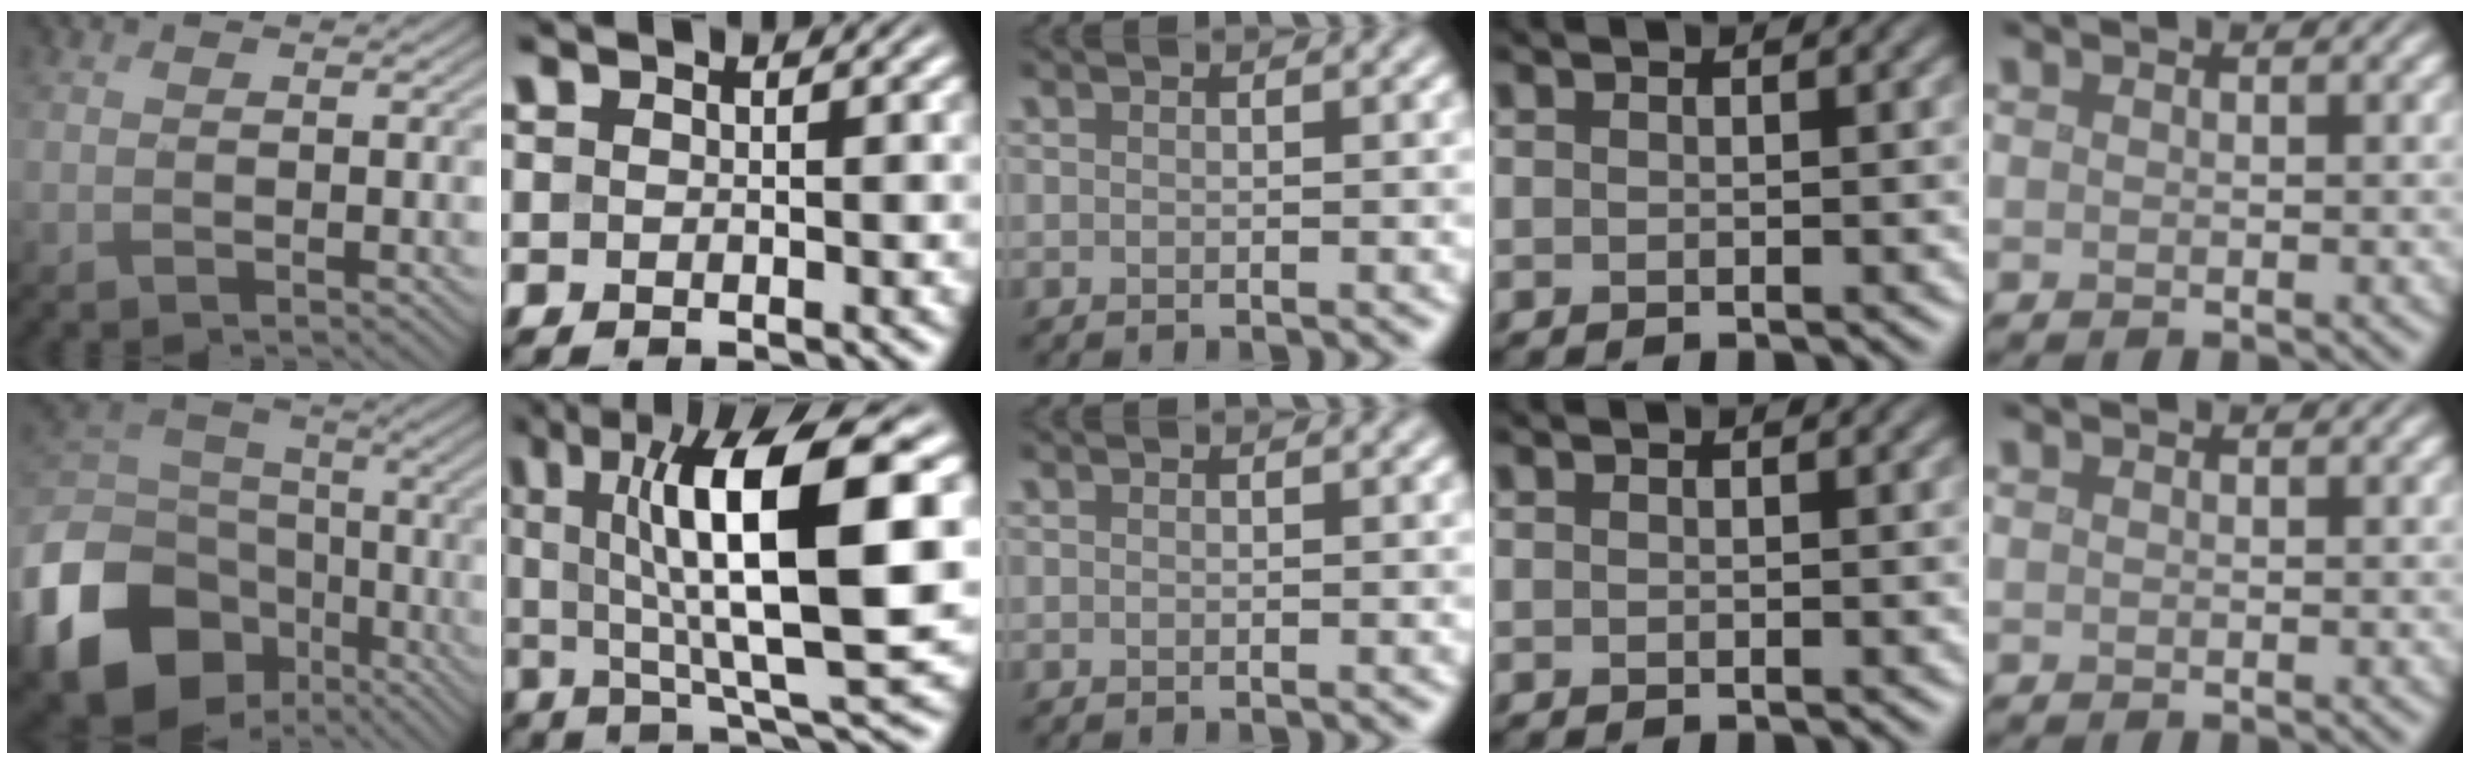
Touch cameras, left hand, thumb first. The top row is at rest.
{"thumb": {"total": 19.3, "force": [-9.4, 14.4, 8.8], "torque": [-0.255, -0.045, -0.154]}, "index": {"total": 12.6, "force": [2.7, 3.0, 12.0], "torque": [-0.178, 0.008, 0.045]}}